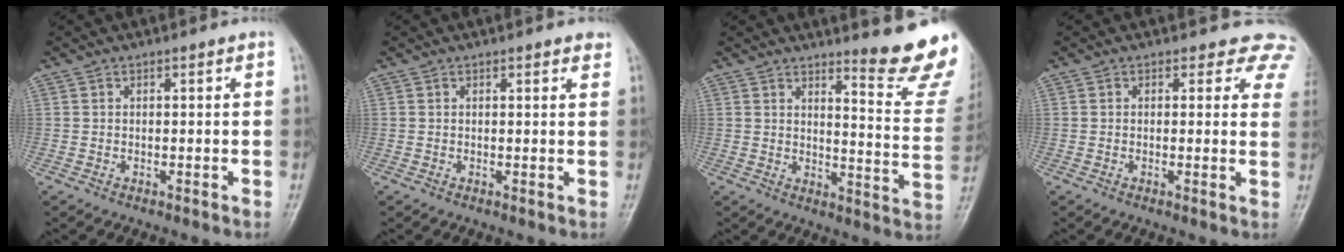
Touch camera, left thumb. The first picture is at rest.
{"total": 2.0, "force": [1.3, 0.6, 1.3], "torque": [-0.010, -0.001, 0.012]}
{"total": 13.8, "force": [11.5, 1.2, 7.6], "torque": [-0.073, -0.128, 0.138]}
{"total": 6.1, "force": [4.9, 3.4, 1.3], "torque": [0.030, -0.015, 0.024]}